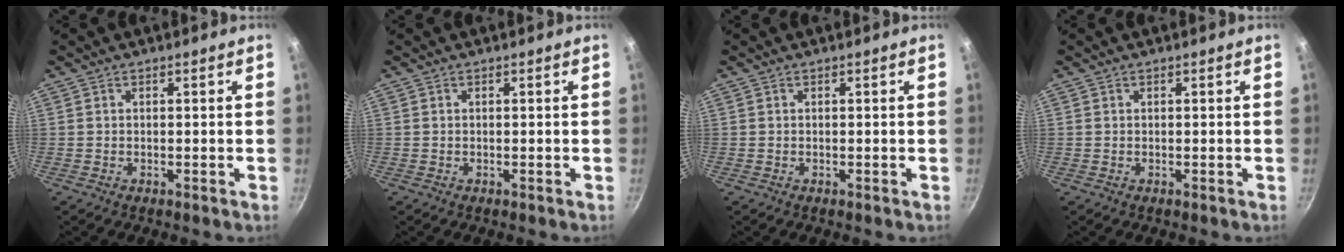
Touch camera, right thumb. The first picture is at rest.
{"total": 0.0}
{"total": 0.0}
{"total": 0.0}